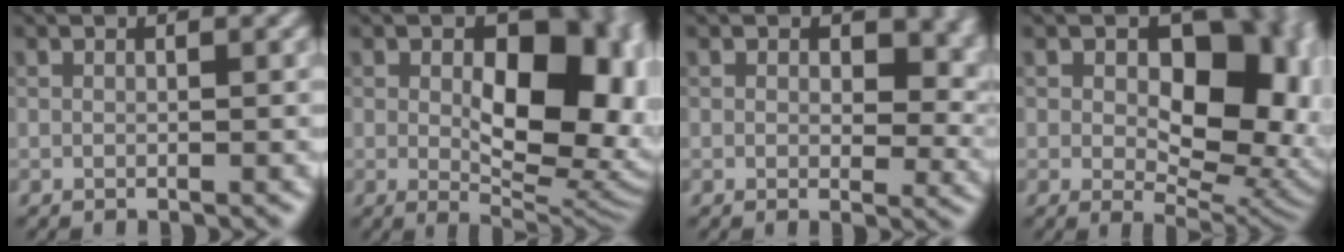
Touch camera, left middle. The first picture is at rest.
{"total": 12.6, "force": [1.2, 7.2, 10.2], "torque": [-0.117, -0.006, 0.027]}
{"total": 5.1, "force": [1.3, 3.1, 3.9], "torque": [-0.045, -0.009, 0.019]}
{"total": 12.3, "force": [1.5, 7.7, 9.4], "torque": [-0.108, -0.009, 0.031]}